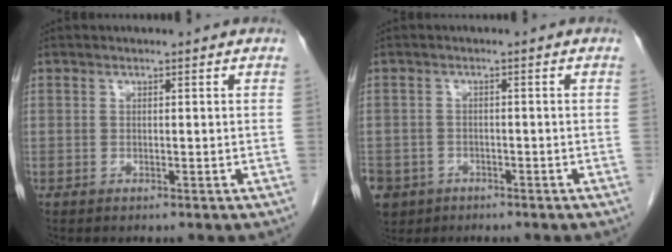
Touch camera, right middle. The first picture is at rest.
{"total": 9.7, "force": [-5.2, 7.7, 2.8], "torque": [-0.091, -0.005, -0.080]}